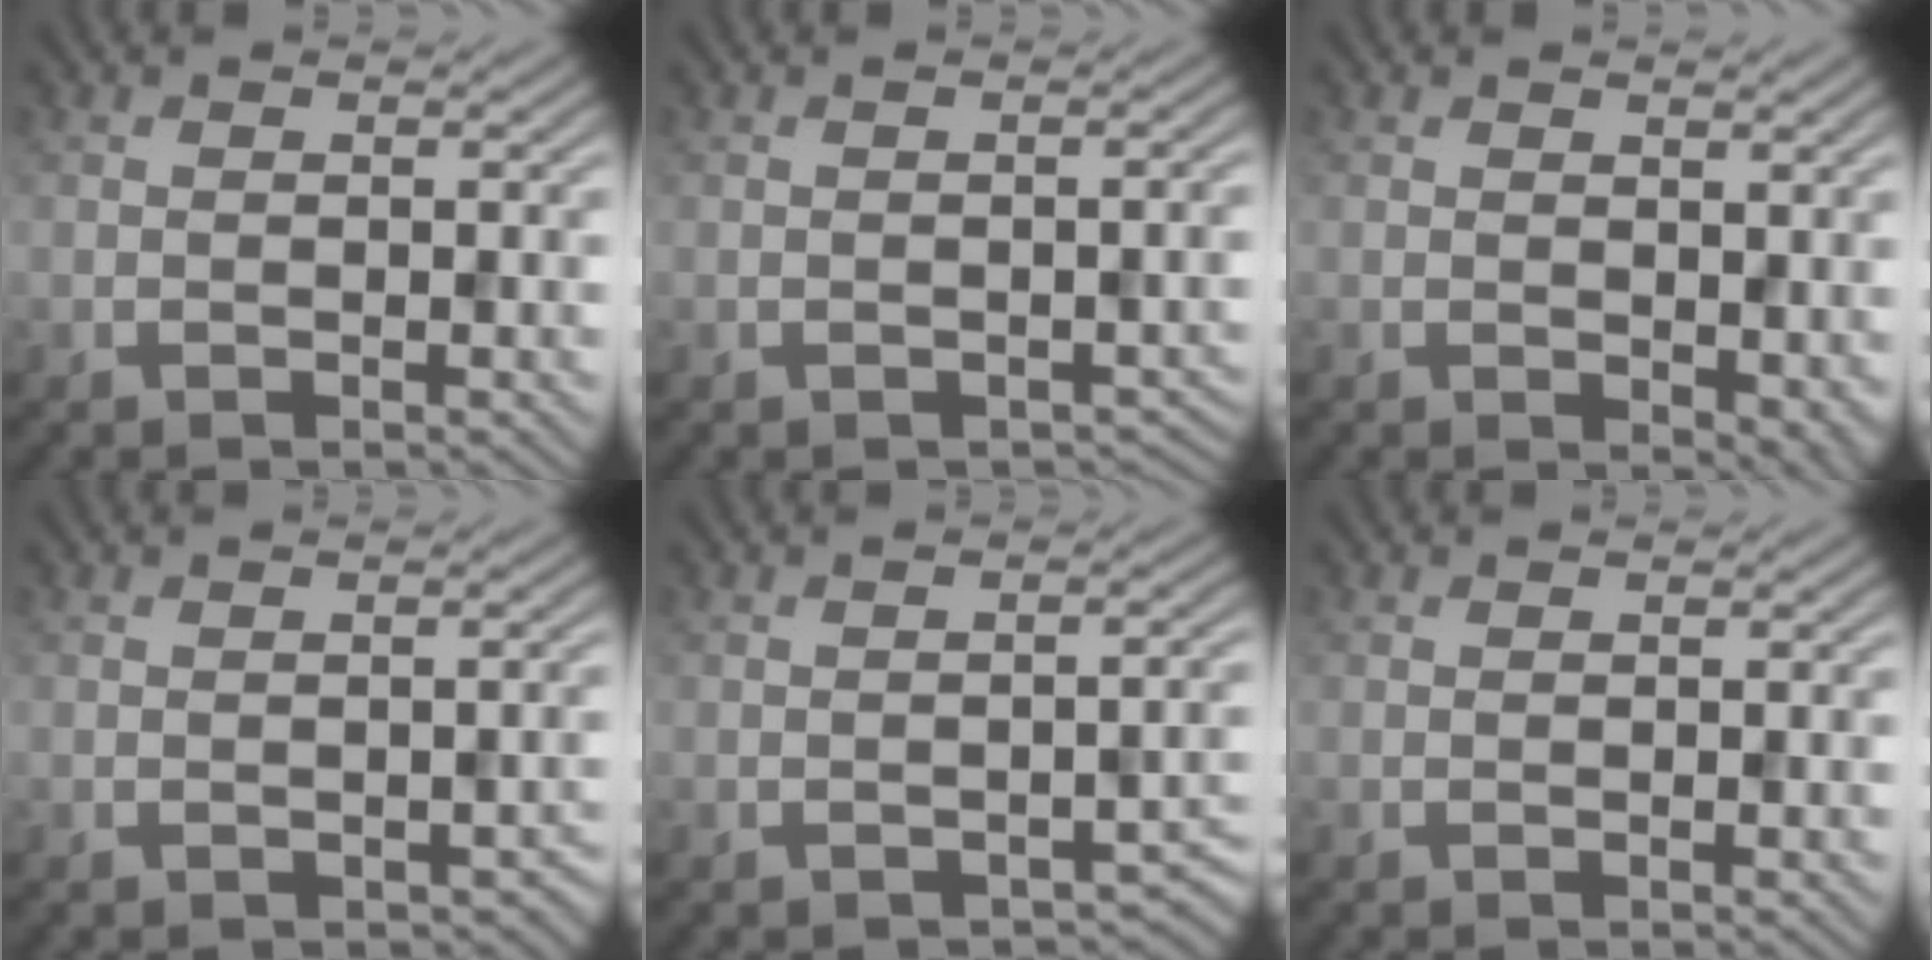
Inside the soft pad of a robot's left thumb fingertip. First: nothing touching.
{"total": 1.8, "force": [-1.0, 1.1, 1.1], "torque": [-0.015, -0.010, -0.007]}
{"total": 3.0, "force": [0.2, 2.0, 2.3], "torque": [-0.033, -0.010, 0.009]}
{"total": 1.8, "force": [-0.7, 1.2, 1.1], "torque": [-0.018, -0.011, -0.005]}
{"total": 3.2, "force": [-1.8, 1.5, 2.1], "torque": [-0.029, -0.006, -0.019]}
{"total": 0.0}